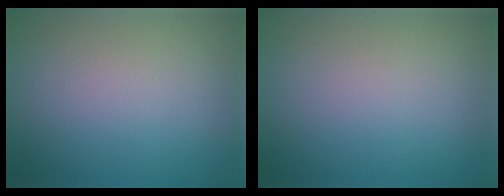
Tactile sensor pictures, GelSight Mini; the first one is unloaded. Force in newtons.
{"total": 0.0}